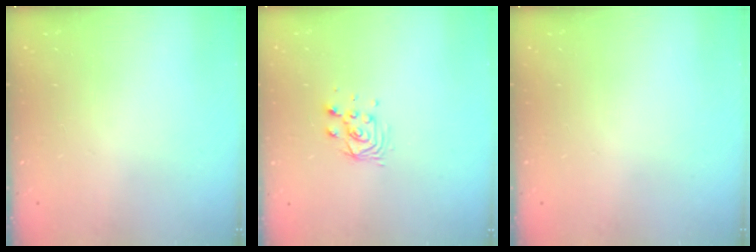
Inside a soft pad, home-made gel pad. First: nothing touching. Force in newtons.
{"total": 5.8, "press": 5.8, "slide": 0.5}
{"total": 0.0}